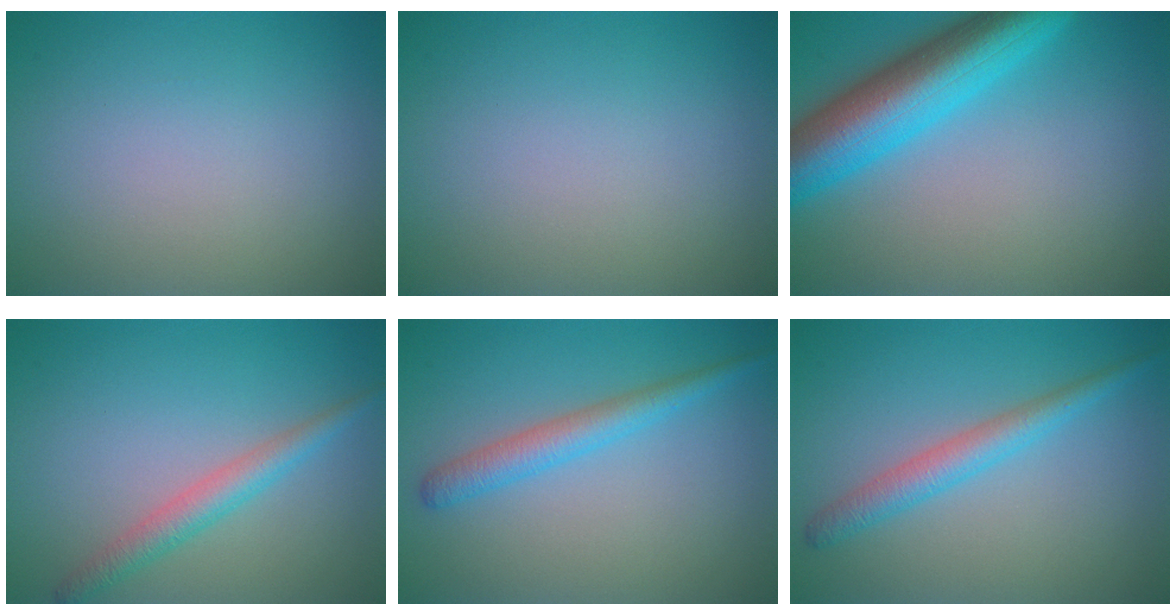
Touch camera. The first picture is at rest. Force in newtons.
{"total": 0.0}
{"total": 9.0, "press": 9.0, "slide": 0.4}
{"total": 2.7, "press": 2.7, "slide": 0.2}
{"total": 2.8, "press": 2.8, "slide": 0.1}
{"total": 2.9, "press": 2.9, "slide": 0.0}